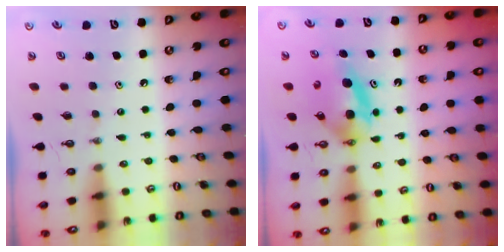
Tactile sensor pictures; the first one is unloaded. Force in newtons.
{"total": 7.3, "press": 5.4, "slide": 4.9}